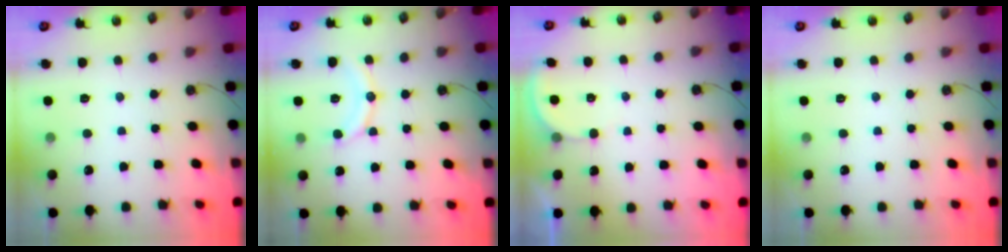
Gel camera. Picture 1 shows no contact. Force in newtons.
{"total": 11.1, "press": 11.0, "slide": 1.1}
{"total": 2.2, "press": 2.2, "slide": 0.2}
{"total": 0.0}